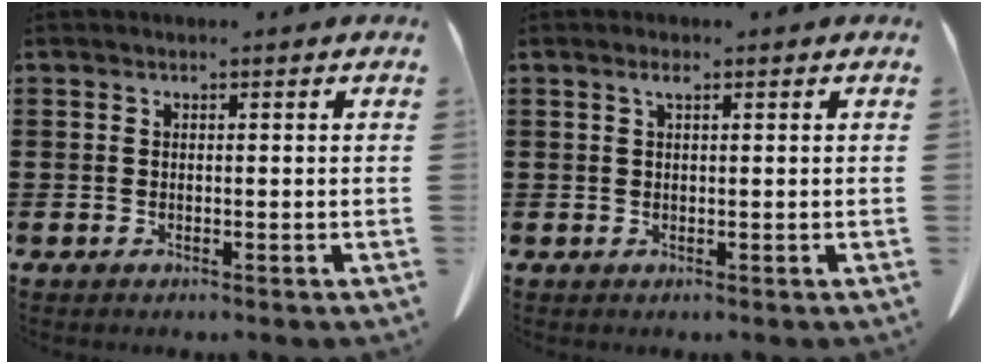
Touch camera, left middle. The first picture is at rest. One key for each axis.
{"total": 1.3, "fx": 0.6, "fy": 0.2, "fz": 1.1, "tx": -0.025, "ty": 0.002, "tz": 0.011}